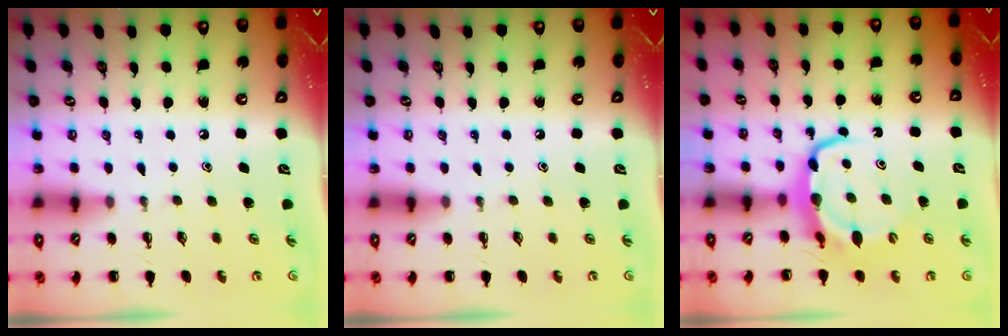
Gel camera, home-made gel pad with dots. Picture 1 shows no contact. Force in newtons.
{"total": 0.0}
{"total": 7.7, "press": 7.6, "slide": 1.1}